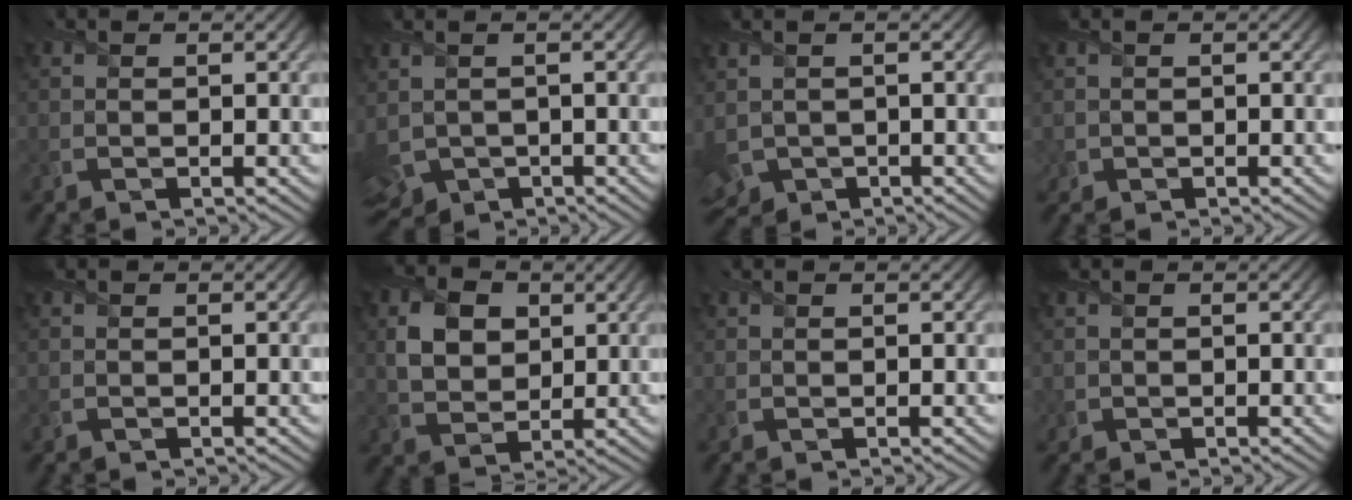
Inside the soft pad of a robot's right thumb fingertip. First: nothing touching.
{"total": 5.5, "force": [-1.8, 3.6, 3.7], "torque": [-0.106, -0.027, -0.024]}
{"total": 4.5, "force": [-1.3, 3.4, 2.7], "torque": [-0.081, -0.025, -0.017]}
{"total": 1.2, "force": [-0.3, 1.2, 0.1], "torque": [-0.001, -0.008, -0.008]}
{"total": 0.0}
{"total": 6.3, "force": [1.9, 4.6, 3.7], "torque": [-0.091, 0.002, 0.032]}
{"total": 0.0}
{"total": 0.8, "force": [-0.1, 0.7, 0.0], "torque": [0.001, -0.006, -0.003]}